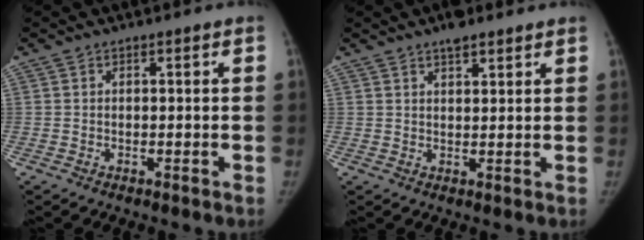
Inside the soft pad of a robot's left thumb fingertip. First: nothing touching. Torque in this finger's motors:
{"motor_torque": [0.81, -0.26, 0.71, -0.60, 0.17]}